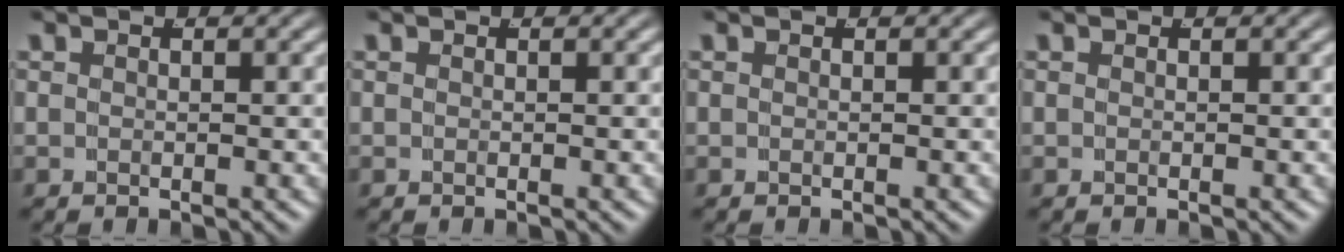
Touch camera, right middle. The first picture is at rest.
{"total": 0.0}
{"total": 0.0}
{"total": 0.0}